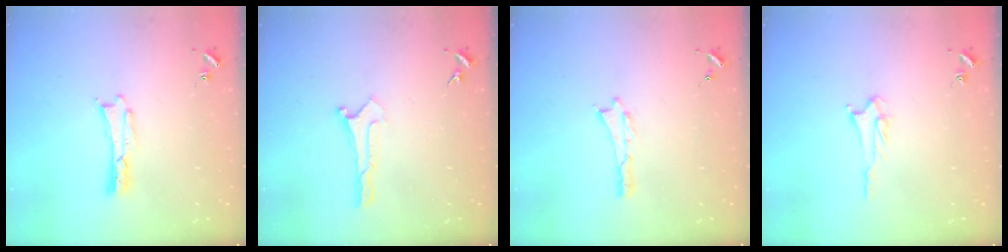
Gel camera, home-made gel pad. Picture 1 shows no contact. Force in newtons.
{"total": 0.0}
{"total": 0.0}
{"total": 2.6, "press": 2.6, "slide": 0.3}